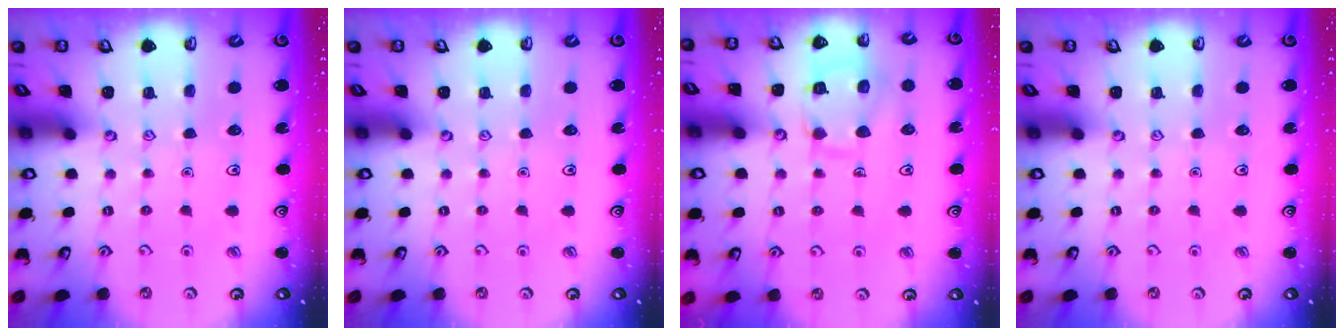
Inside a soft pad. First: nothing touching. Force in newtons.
{"total": 0.0}
{"total": 12.7, "press": 12.6, "slide": 1.2}
{"total": 0.0}